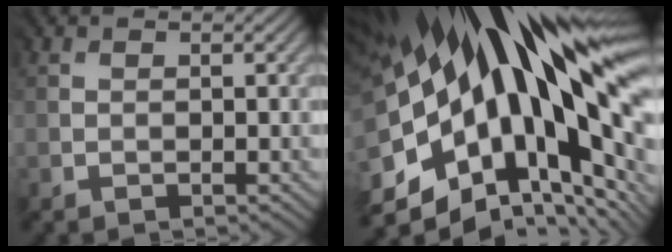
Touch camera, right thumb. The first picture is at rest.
{"total": 21.0, "force": [1.8, 10.2, 18.3], "torque": [-0.342, -0.029, 0.027]}